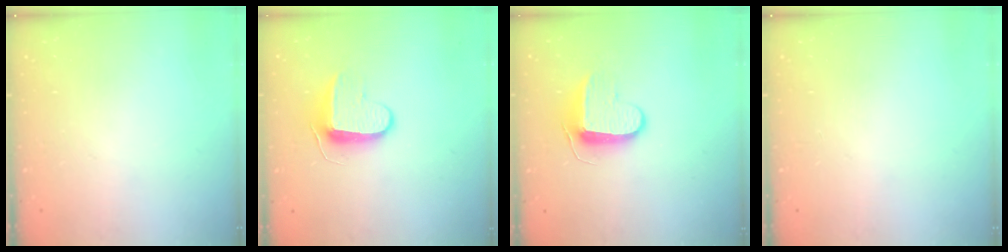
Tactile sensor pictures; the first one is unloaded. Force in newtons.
{"total": 9.1, "press": 9.1, "slide": 0.8}
{"total": 8.9, "press": 8.9, "slide": 0.8}
{"total": 0.0}